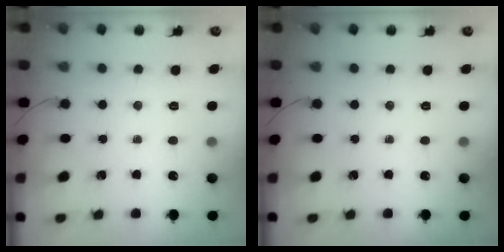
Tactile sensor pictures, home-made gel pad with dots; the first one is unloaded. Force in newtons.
{"total": 0.0}